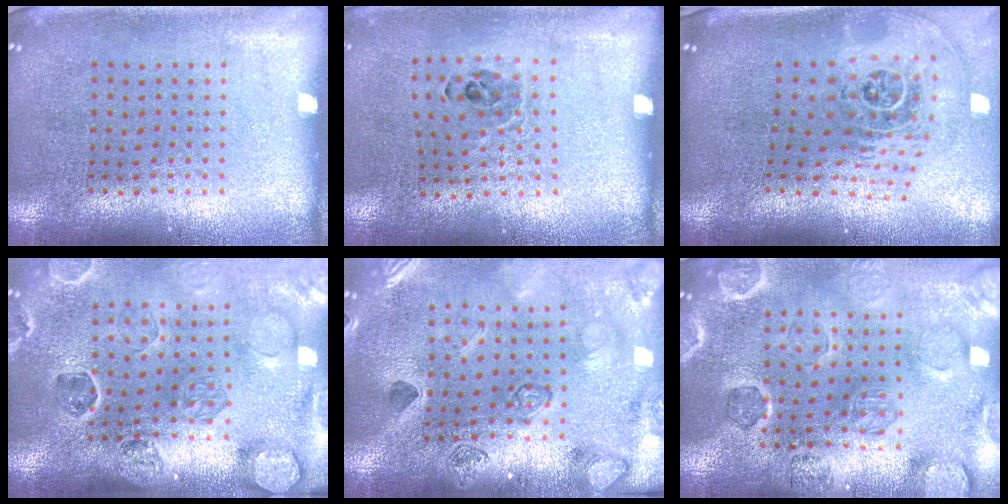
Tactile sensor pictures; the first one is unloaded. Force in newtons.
{"total": 0.9, "press": 0.8, "slide": 0.3}
{"total": 2.7, "press": 1.9, "slide": 1.9}
{"total": 2.7, "press": 2.7, "slide": 0.3}
{"total": 2.3, "press": 2.3, "slide": 0.2}
{"total": 1.7, "press": 1.7, "slide": 0.2}